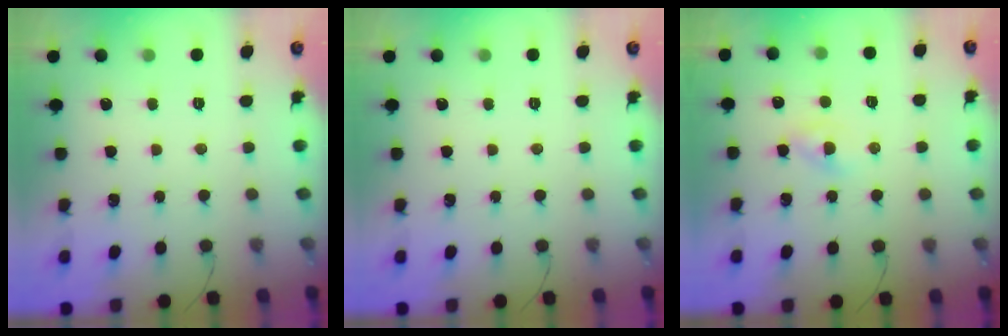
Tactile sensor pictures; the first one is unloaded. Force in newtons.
{"total": 0.0}
{"total": 1.9, "press": 1.7, "slide": 0.8}